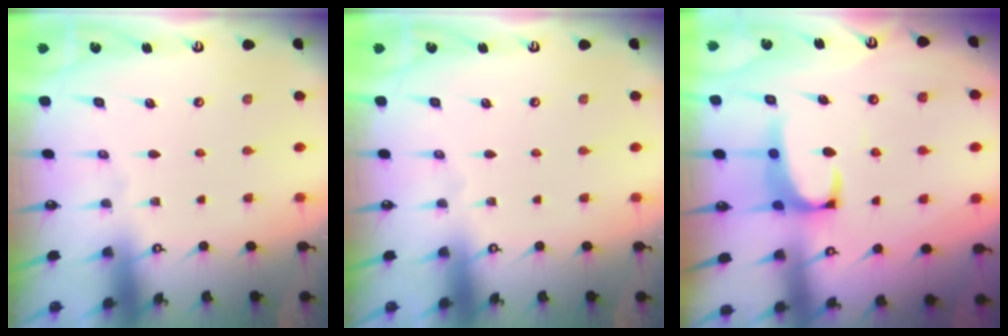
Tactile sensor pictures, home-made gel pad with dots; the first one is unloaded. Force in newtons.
{"total": 0.0}
{"total": 2.2, "press": 2.0, "slide": 0.9}